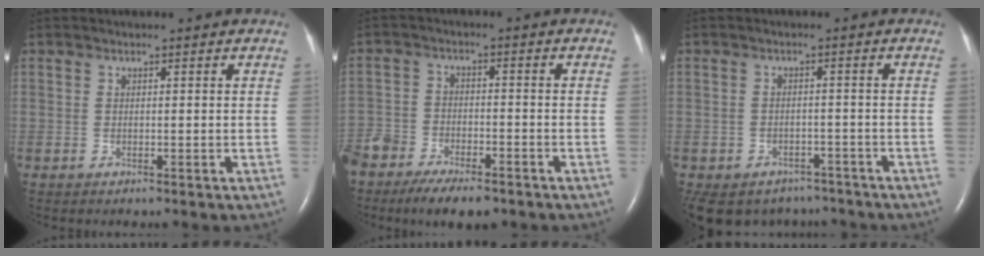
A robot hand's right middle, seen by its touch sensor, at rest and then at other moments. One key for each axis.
{"total": 12.0, "fx": -9.1, "fy": 4.6, "fz": 6.3, "tx": -0.117, "ty": -0.007, "tz": -0.149}
{"total": 12.0, "fx": -9.1, "fy": 7.3, "fz": 2.8, "tx": -0.078, "ty": 0.005, "tz": -0.108}